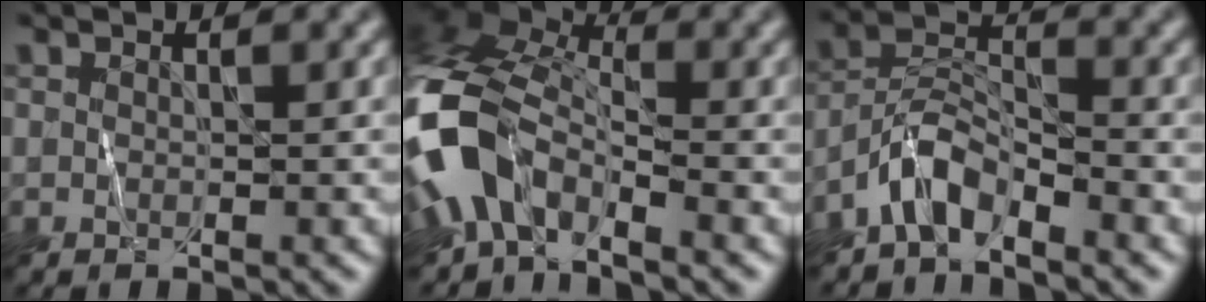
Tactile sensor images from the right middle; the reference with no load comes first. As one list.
[{"total": 9.0, "force": [-3.9, 4.9, 6.4], "torque": [-0.136, 0.006, -0.096]}, {"total": 3.7, "force": [-2.8, 1.3, 2.1], "torque": [-0.038, 0.015, -0.062]}]